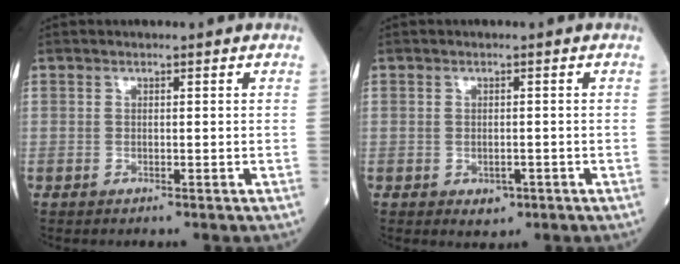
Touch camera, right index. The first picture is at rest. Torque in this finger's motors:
{"motor_torque": [0.37, -0.11, 0.06, 0.01]}